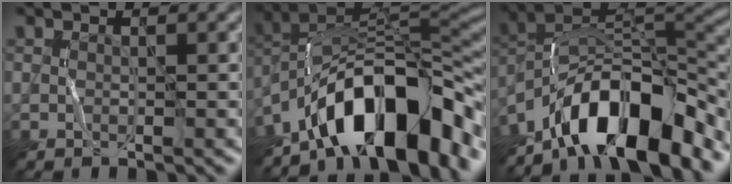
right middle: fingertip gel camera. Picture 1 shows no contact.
{"total": 12.6, "force": [-8.0, 4.9, 8.4], "torque": [-0.109, 0.023, -0.144]}
{"total": 11.8, "force": [-8.5, 3.8, 7.4], "torque": [-0.112, 0.018, -0.163]}